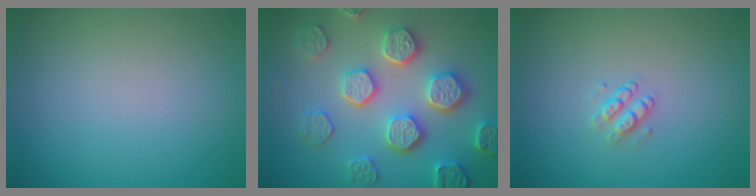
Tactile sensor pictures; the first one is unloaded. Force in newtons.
{"total": 6.0, "press": 5.5, "slide": 2.4}
{"total": 1.4, "press": 1.0, "slide": 1.0}